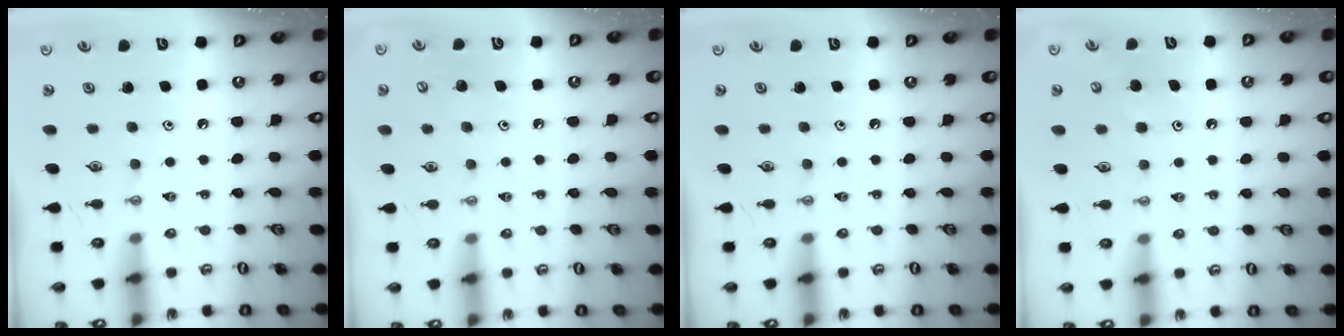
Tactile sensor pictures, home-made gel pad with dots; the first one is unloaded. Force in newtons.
{"total": 5.5, "press": 5.5, "slide": 0.7}
{"total": 0.0}
{"total": 5.5, "press": 5.4, "slide": 0.6}